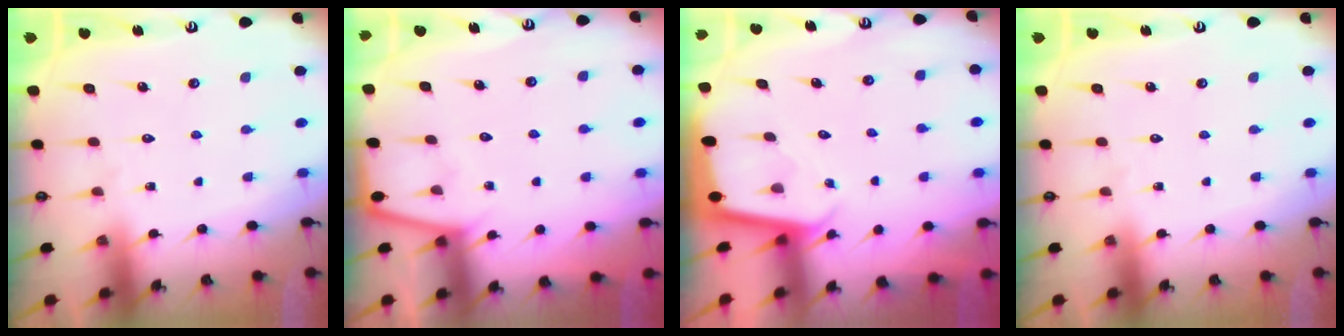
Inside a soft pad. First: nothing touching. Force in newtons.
{"total": 3.8, "press": 3.8, "slide": 0.5}
{"total": 1.9, "press": 1.9, "slide": 0.0}
{"total": 0.0}